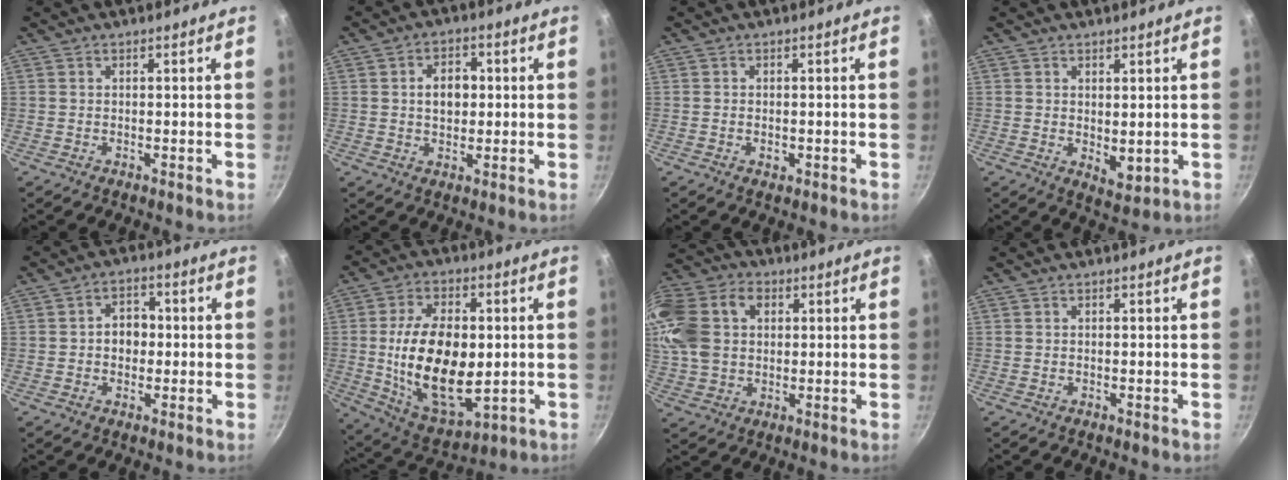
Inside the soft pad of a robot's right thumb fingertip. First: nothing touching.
{"total": 6.1, "force": [0.6, 4.4, 4.3], "torque": [-0.043, 0.008, 0.007]}
{"total": 1.4, "force": [-0.4, 1.0, 0.9], "torque": [-0.013, 0.001, -0.007]}
{"total": 4.2, "force": [0.8, 2.4, 3.4], "torque": [-0.042, -0.018, 0.016]}
{"total": 5.3, "force": [-0.2, 4.2, 3.2], "torque": [-0.017, 0.011, -0.007]}
{"total": 20.3, "force": [-0.7, 11.7, 16.5], "torque": [-0.278, -0.005, 0.004]}
{"total": 20.8, "force": [4.6, 15.8, 12.8], "torque": [-0.287, 0.034, 0.077]}
{"total": 0.0}